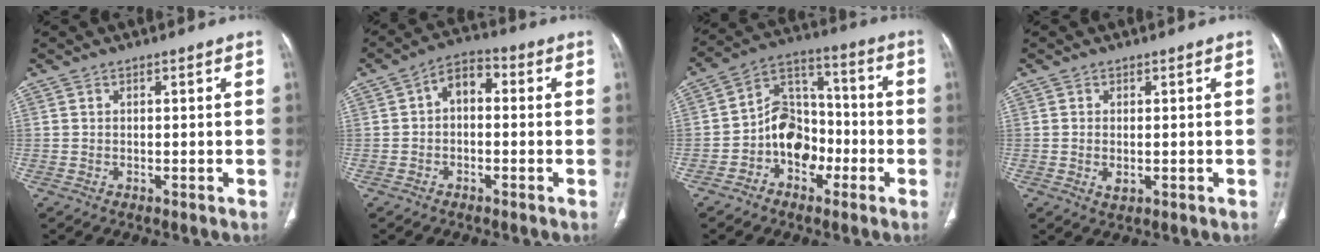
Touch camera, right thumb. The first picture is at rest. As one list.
[{"total": 5.7, "force": [0.1, 3.7, 4.3], "torque": [-0.056, 0.024, -0.013]}, {"total": 11.2, "force": [-3.7, 8.6, 6.2], "torque": [-0.066, 0.049, -0.073]}, {"total": 1.9, "force": [-0.2, 1.1, 1.5], "torque": [-0.032, -0.005, -0.002]}]